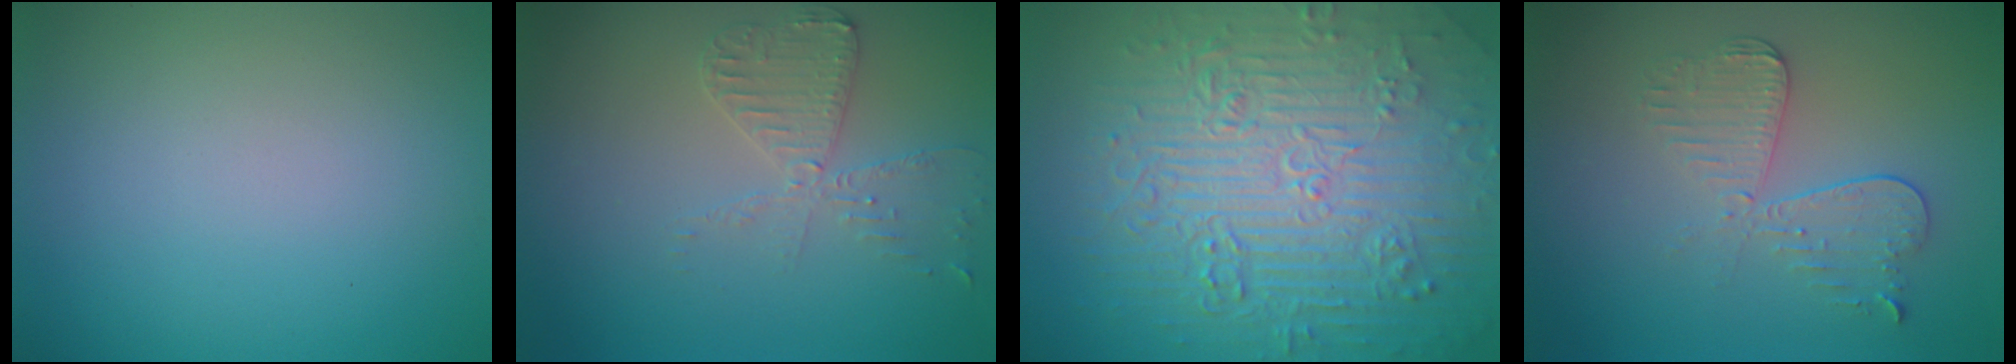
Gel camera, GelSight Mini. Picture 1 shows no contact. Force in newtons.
{"total": 3.1, "press": 2.8, "slide": 1.3}
{"total": 11.1, "press": 7.4, "slide": 8.3}
{"total": 3.6, "press": 3.2, "slide": 1.8}